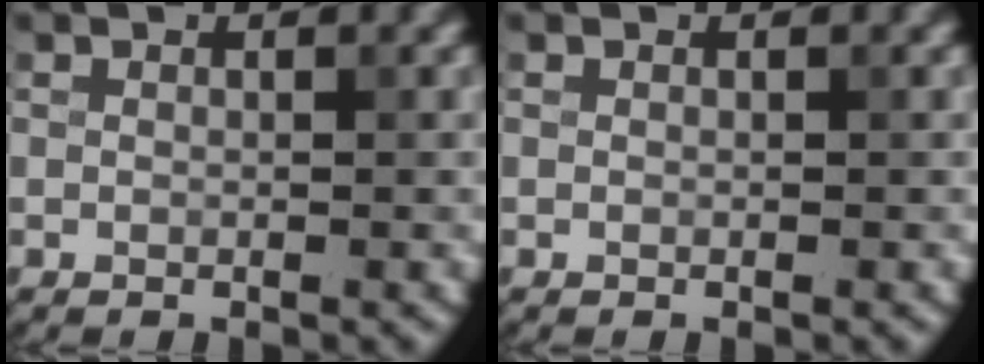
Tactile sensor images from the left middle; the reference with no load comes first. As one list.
[{"total": 0.0}]